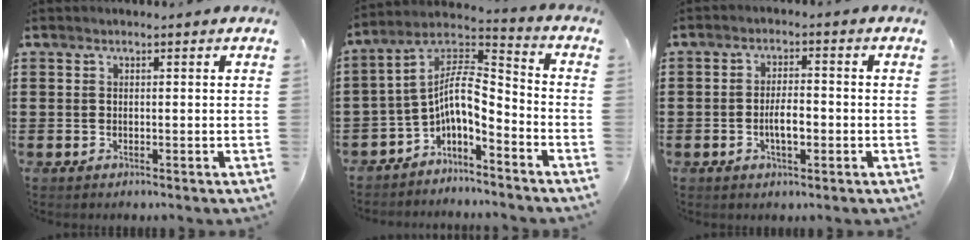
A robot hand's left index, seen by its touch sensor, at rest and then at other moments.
{"total": 8.0, "force": [-3.2, 2.9, 6.8], "torque": [-0.159, -0.019, -0.075]}
{"total": 4.3, "force": [-1.0, 1.6, 3.9], "torque": [-0.068, 0.007, -0.019]}